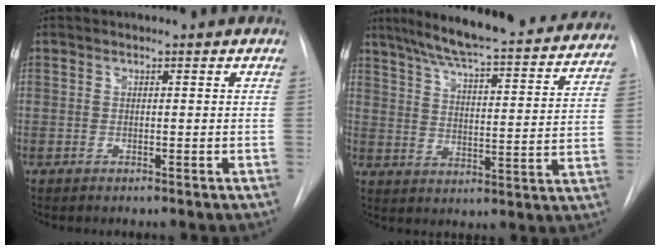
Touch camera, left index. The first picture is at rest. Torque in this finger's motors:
{"motor_torque": [0.23, -0.21, 0.22, 0.14]}